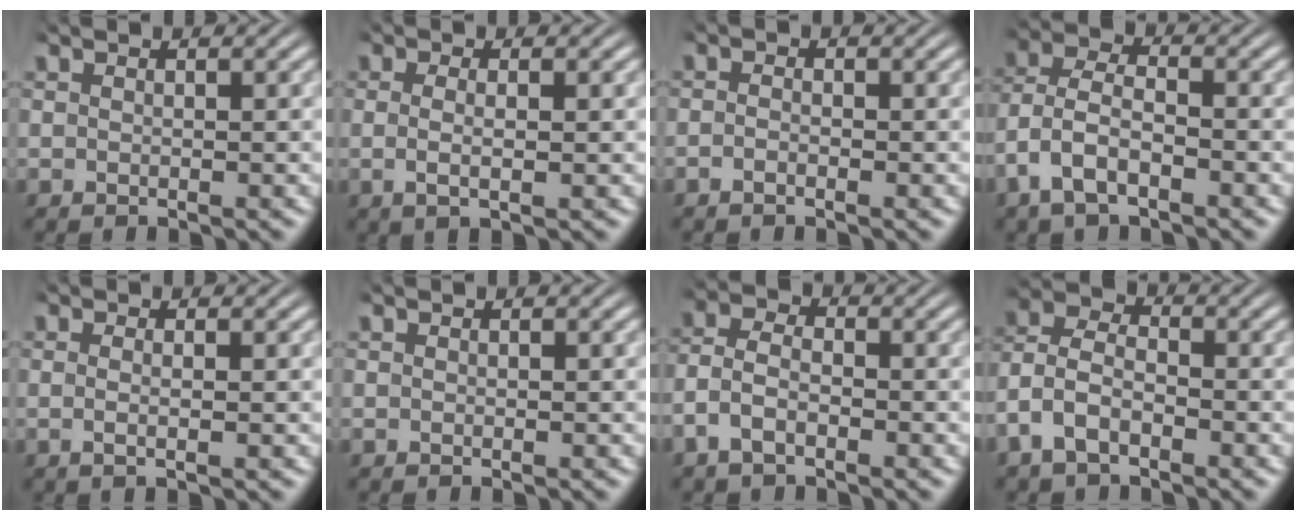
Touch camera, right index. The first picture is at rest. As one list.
[{"total": 2.1, "force": [-0.2, 0.4, 2.1], "torque": [-0.045, -0.010, 0.002]}, {"total": 1.1, "force": [-0.9, 0.3, 0.5], "torque": [-0.011, -0.004, -0.019]}, {"total": 4.6, "force": [-0.9, 3.5, 2.9], "torque": [-0.081, -0.021, -0.011]}, {"total": 1.3, "force": [-0.3, -0.2, 1.3], "torque": [-0.029, -0.009, -0.002]}, {"total": 0.0}, {"total": 4.2, "force": [-1.4, 3.2, 2.4], "torque": [-0.064, -0.016, -0.023]}, {"total": 6.2, "force": [-1.2, 5.2, 3.2], "torque": [-0.088, -0.019, -0.024]}]